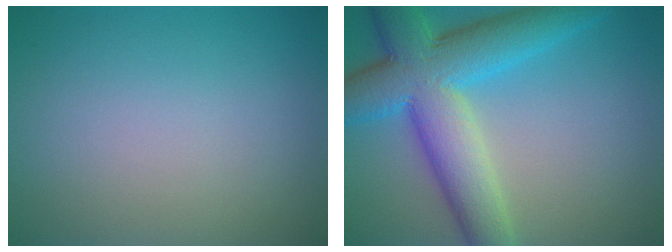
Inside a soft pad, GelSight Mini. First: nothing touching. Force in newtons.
{"total": 10.4, "press": 10.4, "slide": 0.4}